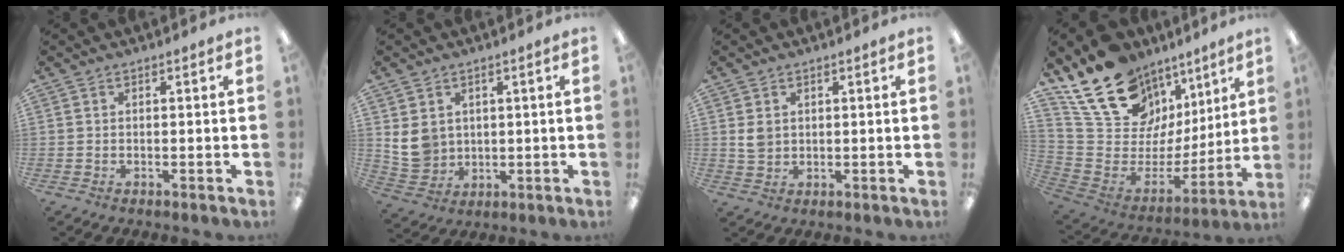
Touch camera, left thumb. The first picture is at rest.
{"total": 6.7, "force": [2.1, 6.0, 2.3], "torque": [-0.056, -0.004, 0.044]}
{"total": 3.1, "force": [1.2, 2.4, 1.5], "torque": [-0.023, -0.002, 0.023]}
{"total": 20.5, "force": [14.7, 11.8, 8.0], "torque": [-0.149, -0.108, 0.279]}